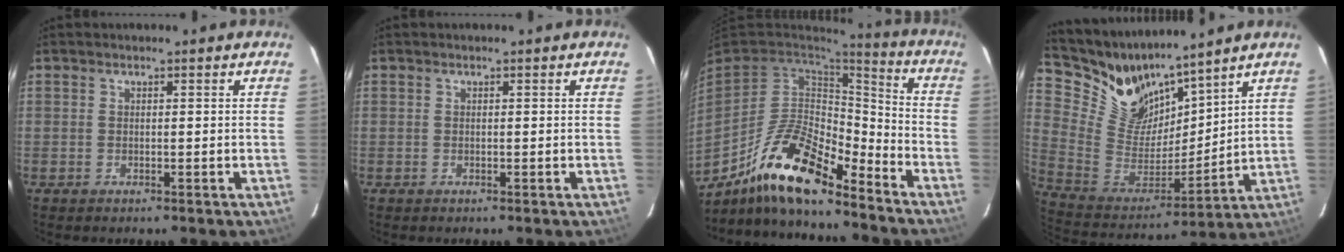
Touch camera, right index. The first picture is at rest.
{"total": 0.0}
{"total": 17.9, "force": [-12.6, 5.3, 11.7], "torque": [-0.232, -0.006, -0.236]}
{"total": 14.3, "force": [12.6, 5.6, 3.8], "torque": [-0.109, -0.025, 0.256]}